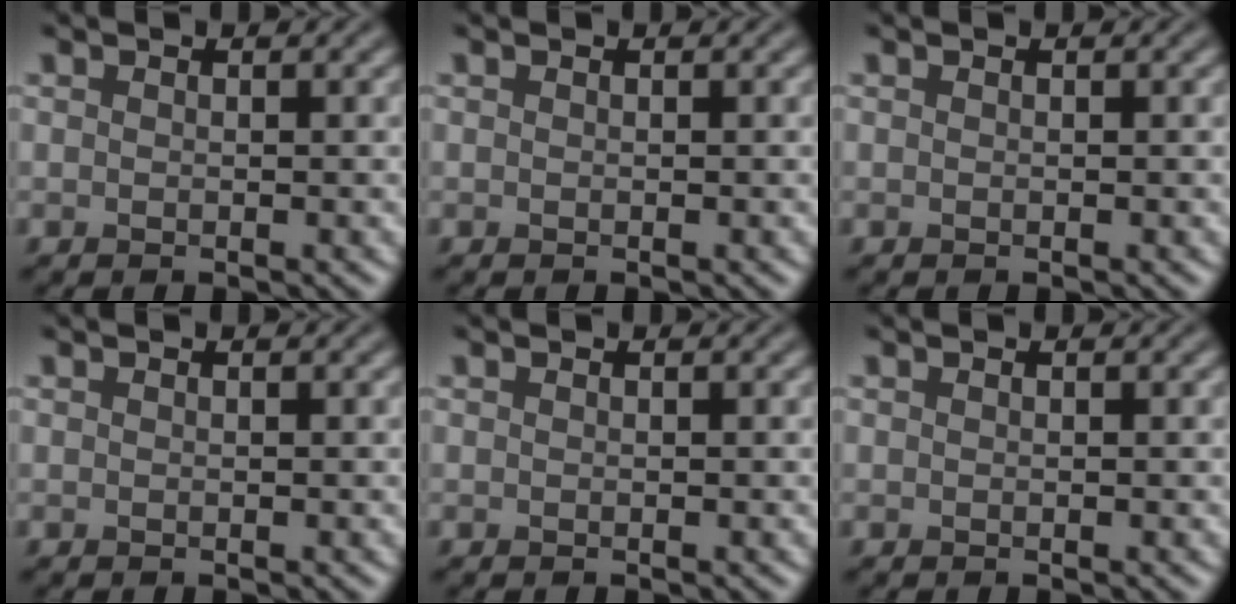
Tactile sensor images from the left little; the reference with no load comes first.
{"total": 0.0}
{"total": 0.0}
{"total": 0.0}
{"total": 0.0}
{"total": 0.0}